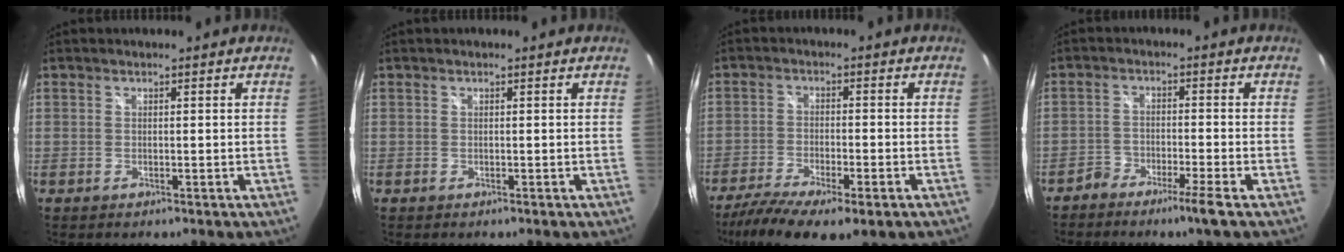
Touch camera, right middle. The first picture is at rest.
{"total": 0.0}
{"total": 12.5, "force": [-8.4, 3.3, 8.7], "torque": [-0.184, -0.047, -0.143]}
{"total": 4.3, "force": [-3.5, -0.3, 2.6], "torque": [-0.076, -0.002, -0.073]}